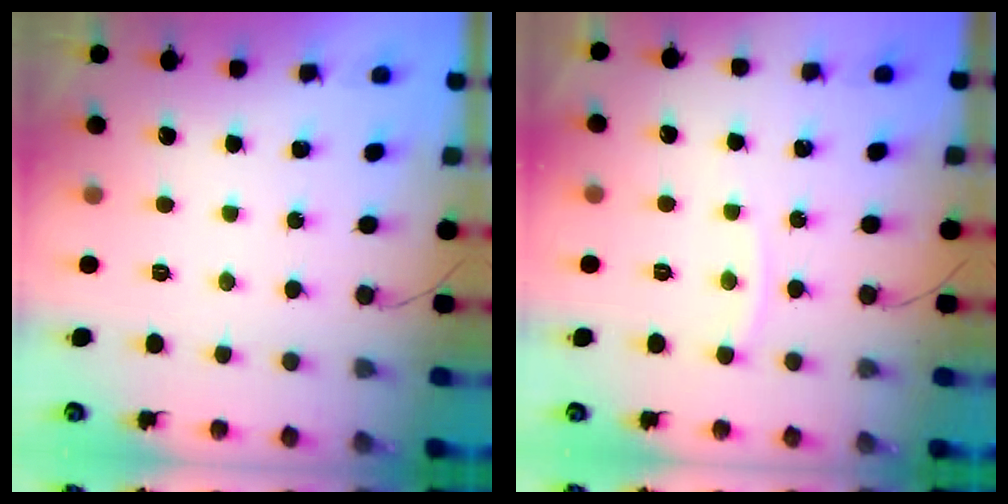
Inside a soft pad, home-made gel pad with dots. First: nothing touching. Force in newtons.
{"total": 2.7, "press": 2.7, "slide": 0.4}